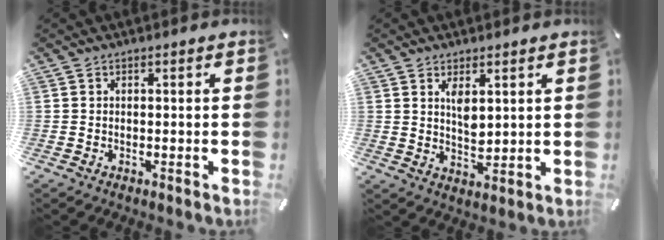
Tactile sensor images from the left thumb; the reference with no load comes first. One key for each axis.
{"total": 4.8, "fx": 2.7, "fy": 2.3, "fz": 3.3, "tx": -0.057, "ty": -0.020, "tz": 0.039}